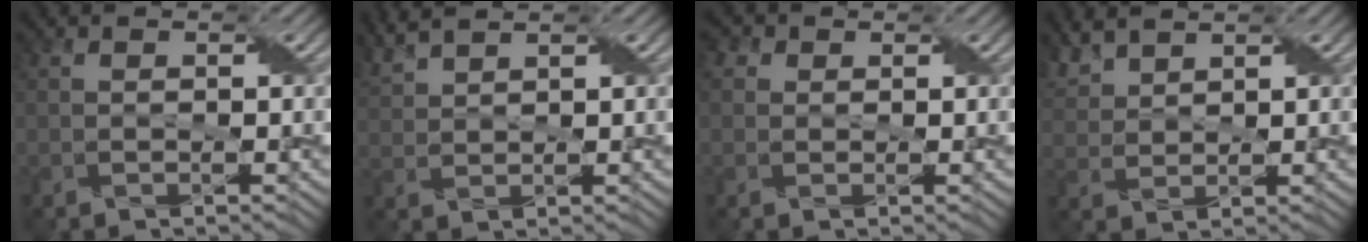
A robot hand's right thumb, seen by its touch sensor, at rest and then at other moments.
{"total": 3.5, "force": [3.2, 0.4, 1.5], "torque": [-0.048, 0.014, 0.071]}
{"total": 2.4, "force": [1.2, 2.0, 0.9], "torque": [-0.026, 0.006, 0.004]}
{"total": 4.3, "force": [3.5, 1.7, 2.0], "torque": [-0.061, 0.014, 0.078]}